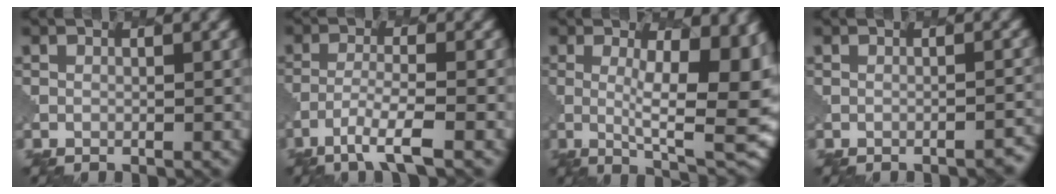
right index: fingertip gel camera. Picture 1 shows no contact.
{"total": 3.9, "force": [-2.3, 0.4, 3.1], "torque": [-0.060, -0.001, -0.053]}
{"total": 11.8, "force": [0.9, 3.5, 11.2], "torque": [-0.140, -0.015, 0.017]}
{"total": 2.2, "force": [-1.9, 0.5, 1.0], "torque": [-0.001, 0.006, -0.024]}